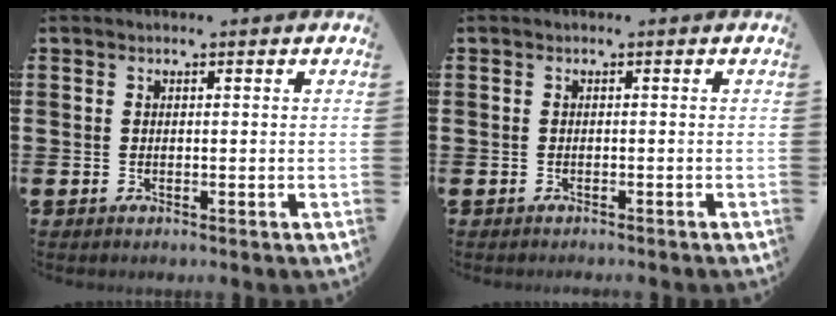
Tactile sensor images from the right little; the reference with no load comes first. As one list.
[{"total": 0.0}]